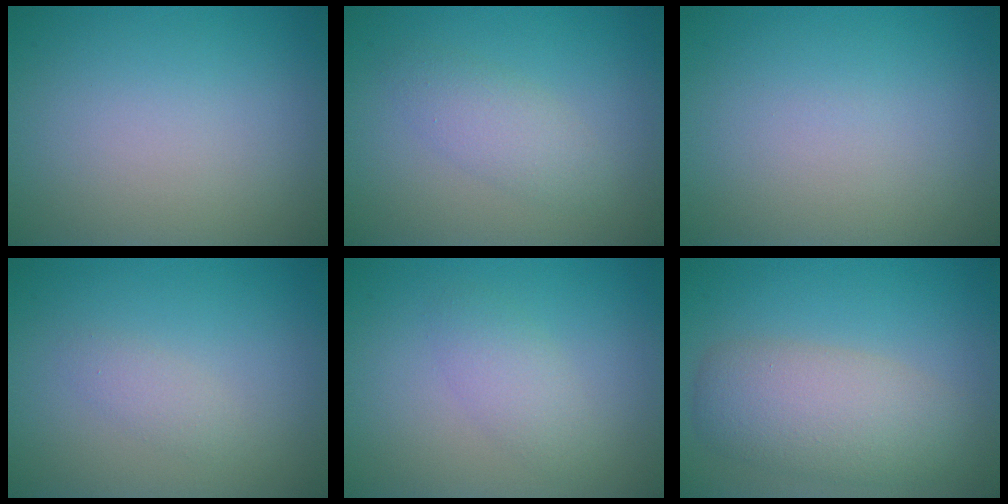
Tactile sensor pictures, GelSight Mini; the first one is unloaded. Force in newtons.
{"total": 2.3, "press": 2.3, "slide": 0.1}
{"total": 0.0}
{"total": 1.2, "press": 1.2, "slide": 0.1}
{"total": 2.1, "press": 2.1, "slide": 0.0}
{"total": 5.6, "press": 5.6, "slide": 0.3}